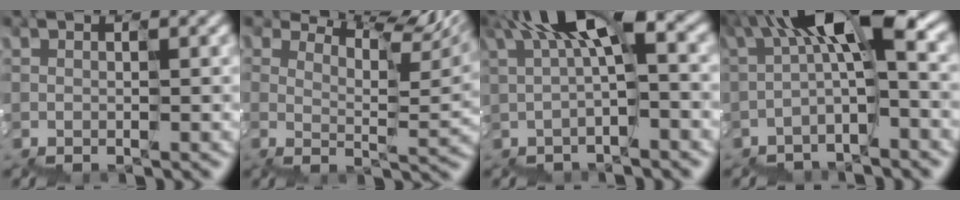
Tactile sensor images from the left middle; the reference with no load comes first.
{"total": 8.3, "force": [7.1, 1.4, 4.0], "torque": [-0.082, 0.010, 0.119]}
{"total": 5.6, "force": [1.5, 1.4, 5.2], "torque": [-0.109, 0.016, 0.020]}
{"total": 7.1, "force": [0.7, 1.7, 6.8], "torque": [-0.129, 0.024, -0.003]}